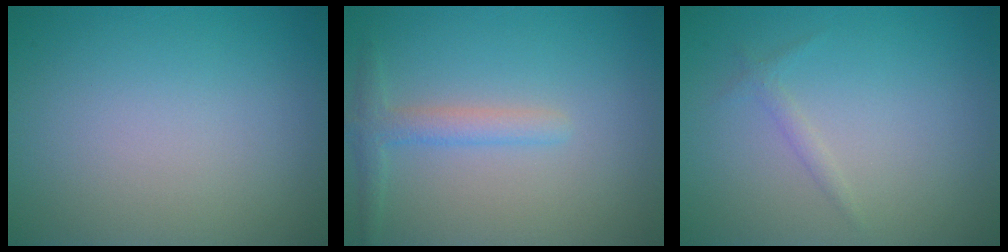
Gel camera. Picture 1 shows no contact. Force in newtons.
{"total": 2.1, "press": 2.1, "slide": 0.1}
{"total": 0.8, "press": 0.8, "slide": 0.0}